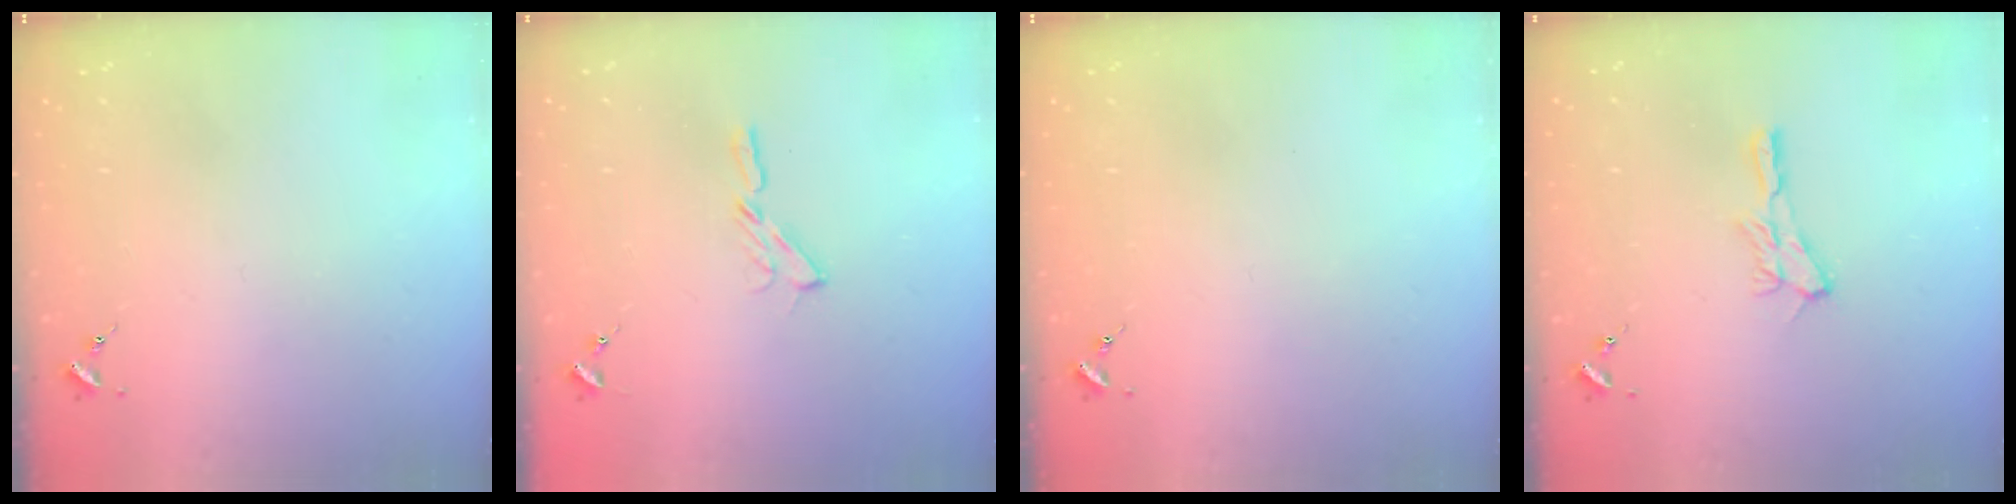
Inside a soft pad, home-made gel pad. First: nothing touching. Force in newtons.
{"total": 3.5, "press": 3.5, "slide": 0.4}
{"total": 0.0}
{"total": 8.1, "press": 8.0, "slide": 0.6}